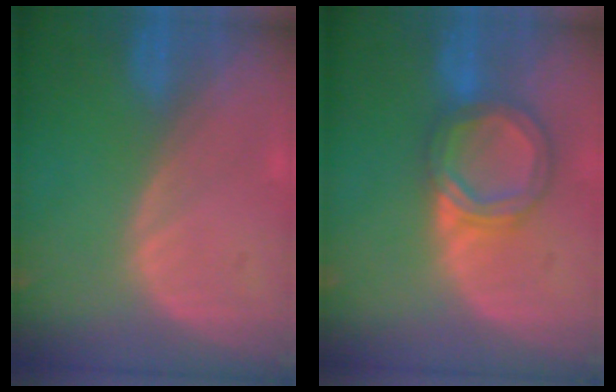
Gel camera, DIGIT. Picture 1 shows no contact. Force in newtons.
{"total": 6.6, "press": 6.0, "slide": 2.8}